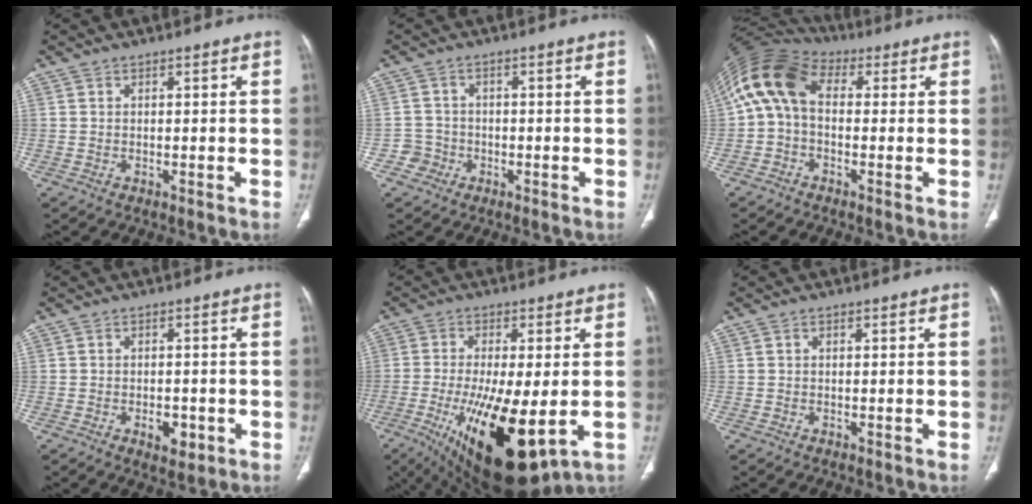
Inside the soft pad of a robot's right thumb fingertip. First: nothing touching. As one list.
[{"total": 3.0, "force": [-1.2, 2.7, -0.4], "torque": [0.022, 0.014, -0.028]}, {"total": 11.4, "force": [1.1, 7.5, 8.6], "torque": [-0.169, 0.039, 0.005]}, {"total": 4.0, "force": [-1.5, 2.4, 2.9], "torque": [-0.030, 0.002, -0.014]}, {"total": 19.7, "force": [-5.1, 7.0, 17.7], "torque": [-0.312, -0.026, -0.059]}, {"total": 0.0}]